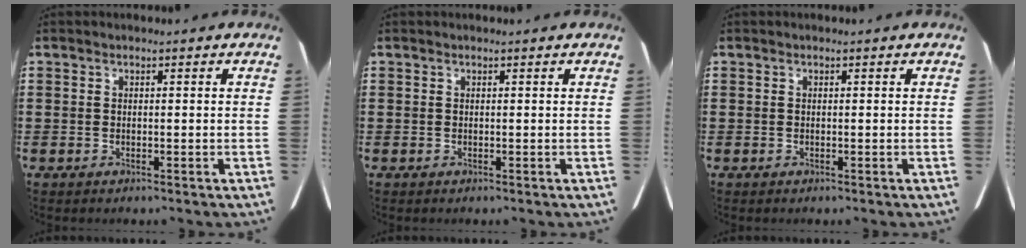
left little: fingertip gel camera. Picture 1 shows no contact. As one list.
[{"total": 0.0}, {"total": 0.0}]